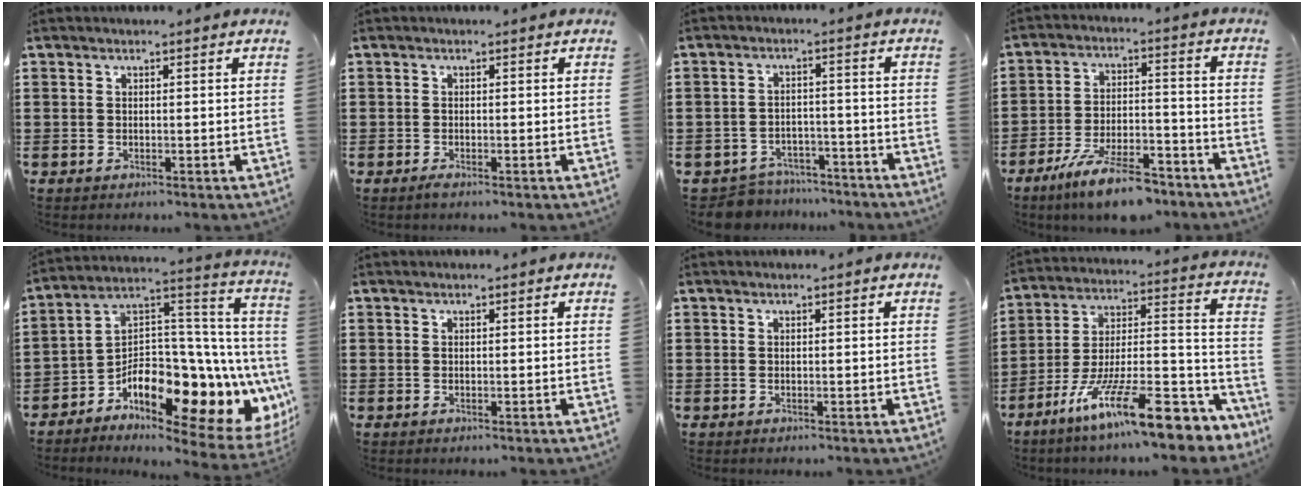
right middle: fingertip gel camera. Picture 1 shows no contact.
{"total": 0.5, "force": [-0.3, 0.0, 0.4], "torque": [-0.007, -0.005, -0.005]}
{"total": 5.1, "force": [-5.1, 0.9, -0.1], "torque": [-0.008, 0.009, -0.106]}
{"total": 10.2, "force": [-8.3, 1.9, 5.6], "torque": [-0.103, 0.018, -0.156]}
{"total": 11.3, "force": [-6.4, 4.8, 8.0], "torque": [-0.150, -0.035, -0.120]}
{"total": 0.0}
{"total": 0.0}
{"total": 16.9, "force": [-11.1, 3.7, 12.2], "torque": [-0.202, 0.030, -0.183]}